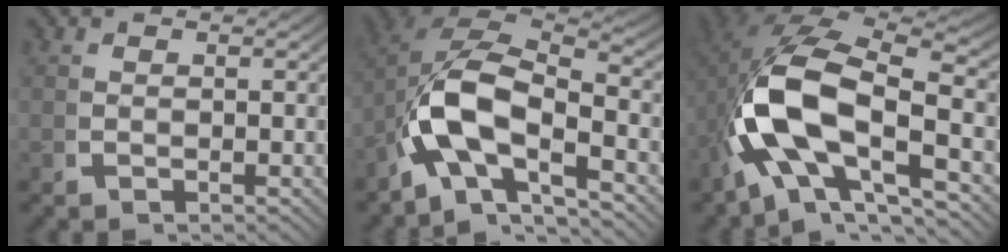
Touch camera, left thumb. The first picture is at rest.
{"total": 13.3, "force": [-1.1, 8.9, 9.8], "torque": [-0.229, -0.035, -0.015]}
{"total": 15.7, "force": [-0.8, 10.0, 12.1], "torque": [-0.258, -0.031, -0.004]}